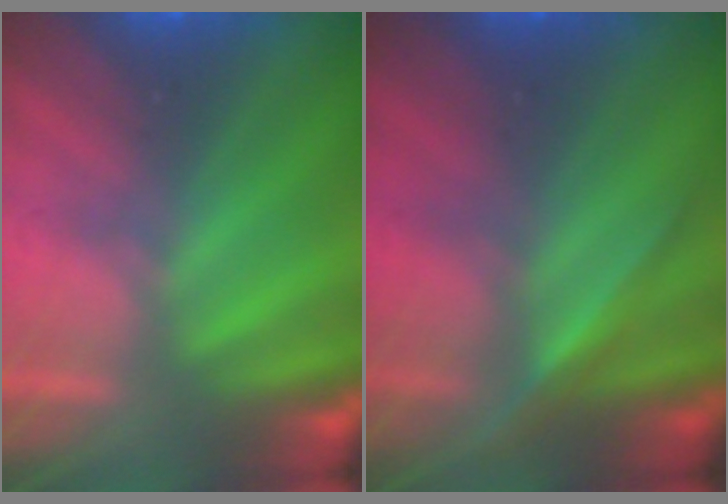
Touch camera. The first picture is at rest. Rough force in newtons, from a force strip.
{"total": 2.1}